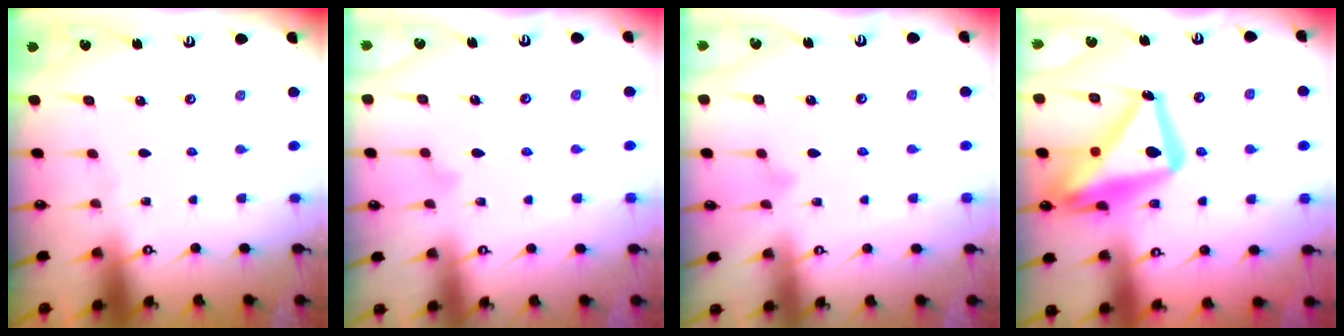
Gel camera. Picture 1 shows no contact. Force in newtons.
{"total": 8.0, "press": 8.0, "slide": 0.5}
{"total": 4.0, "press": 4.0, "slide": 0.2}
{"total": 21.0, "press": 20.9, "slide": 2.1}